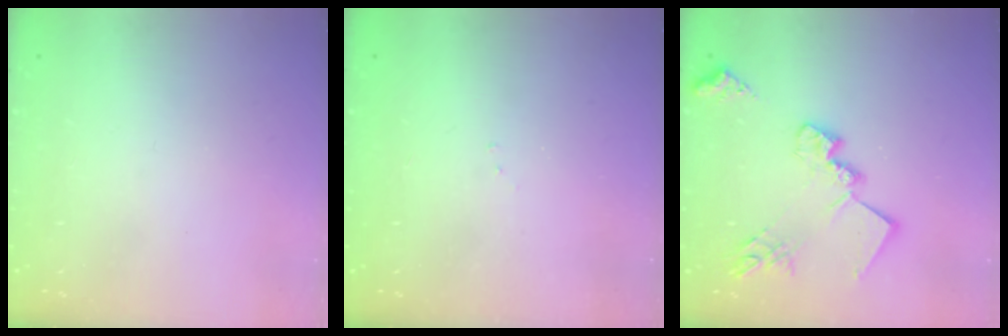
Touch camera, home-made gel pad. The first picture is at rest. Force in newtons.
{"total": 3.7, "press": 3.7, "slide": 0.6}
{"total": 18.8, "press": 18.7, "slide": 1.4}